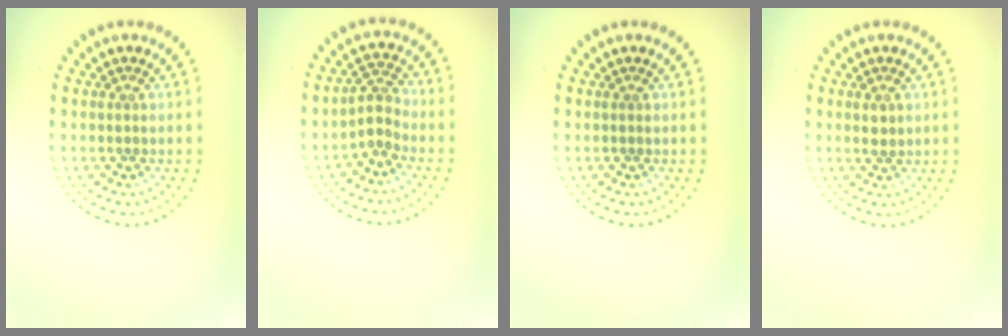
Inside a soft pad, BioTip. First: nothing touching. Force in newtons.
{"total": 2.1, "press": 1.6, "slide": 1.4}
{"total": 0.0}
{"total": 1.2, "press": 1.1, "slide": 0.4}